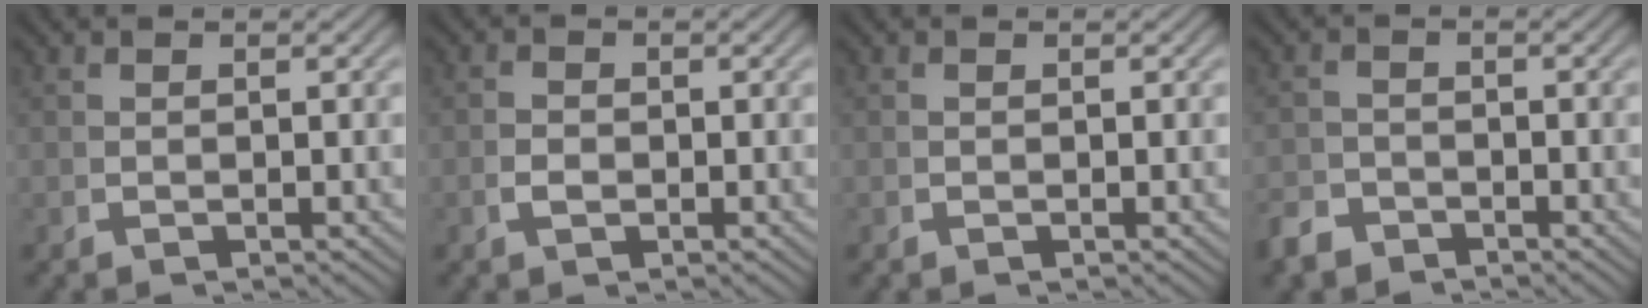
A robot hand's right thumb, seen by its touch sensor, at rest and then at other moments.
{"total": 1.0, "force": [-0.4, 0.6, 0.6], "torque": [-0.011, -0.003, -0.006]}
{"total": 0.0}
{"total": 2.6, "force": [-2.4, 1.0, 0.0], "torque": [0.009, -0.010, -0.041]}